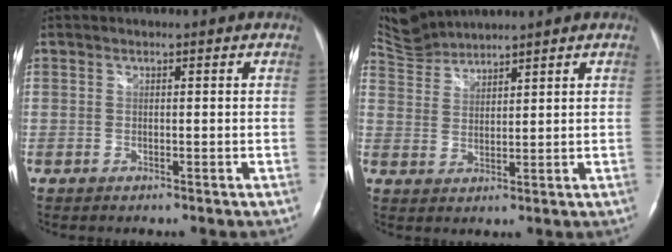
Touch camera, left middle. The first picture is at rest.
{"total": 5.7, "force": [5.7, -0.2, -0.3], "torque": [-0.008, 0.013, 0.122]}